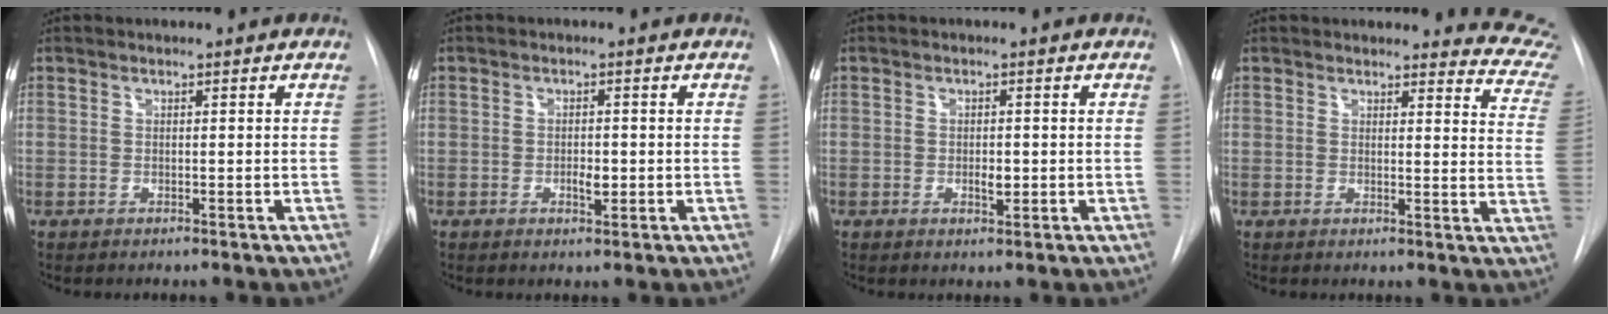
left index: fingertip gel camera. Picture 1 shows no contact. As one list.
[{"total": 2.0, "force": [-0.4, 1.0, 1.7], "torque": [-0.029, 0.001, -0.005]}, {"total": 1.8, "force": [-0.3, 0.9, 1.6], "torque": [-0.025, -0.001, -0.002]}, {"total": 9.9, "force": [9.9, 0.6, -0.1], "torque": [0.033, -0.106, 0.068]}]